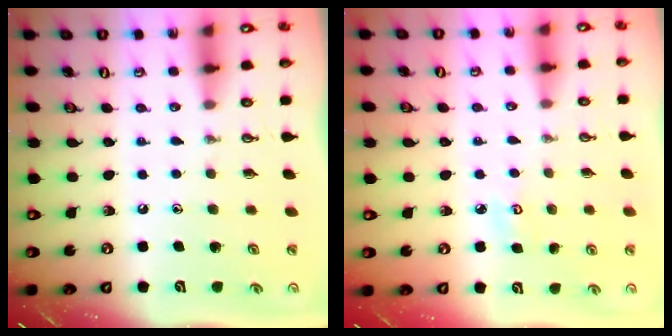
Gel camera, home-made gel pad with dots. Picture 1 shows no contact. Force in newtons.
{"total": 4.2, "press": 4.2, "slide": 0.4}